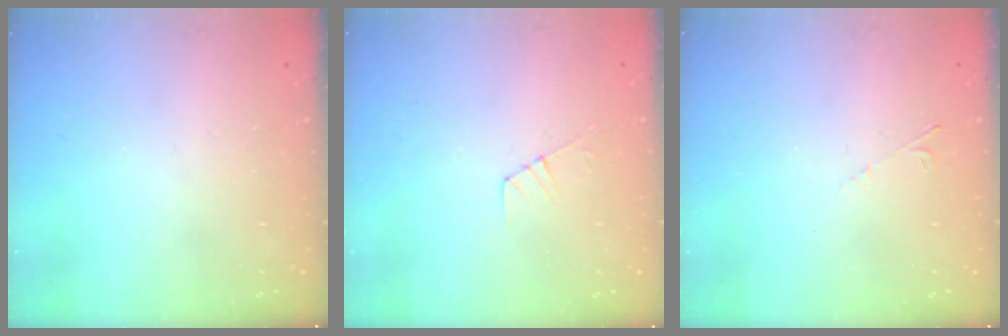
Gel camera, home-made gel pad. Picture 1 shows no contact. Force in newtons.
{"total": 4.7, "press": 4.7, "slide": 0.5}
{"total": 2.9, "press": 2.8, "slide": 0.4}